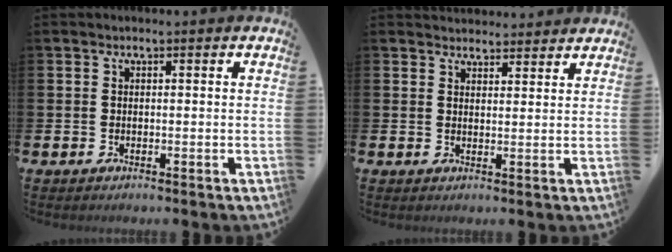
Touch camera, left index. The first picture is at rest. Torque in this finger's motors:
{"motor_torque": [0.95, -1.19, 0.34, 0.10]}